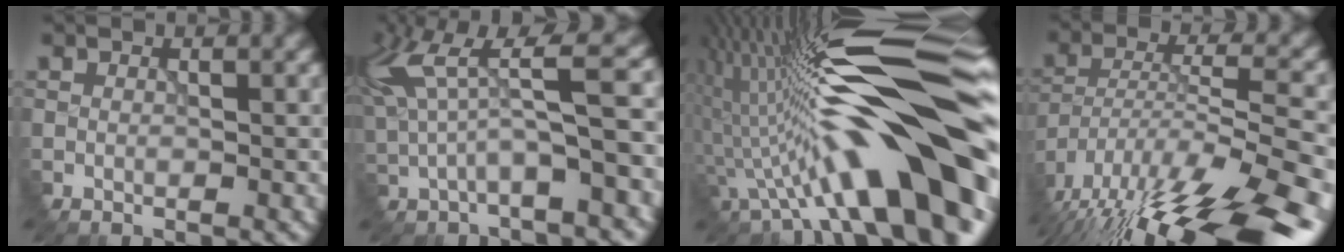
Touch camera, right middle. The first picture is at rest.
{"total": 7.2, "force": [1.8, 1.1, 6.9], "torque": [-0.129, 0.015, 0.041]}
{"total": 16.7, "force": [-3.5, 3.8, 15.9], "torque": [-0.213, 0.029, -0.058]}
{"total": 18.1, "force": [-13.6, 4.2, 11.3], "torque": [-0.196, -0.019, -0.210]}